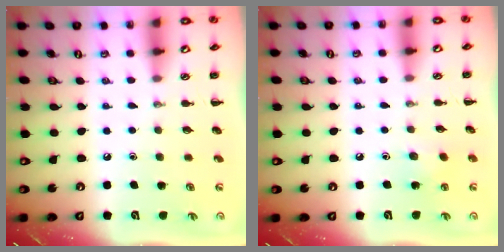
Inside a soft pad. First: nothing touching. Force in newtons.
{"total": 3.8, "press": 3.6, "slide": 1.1}